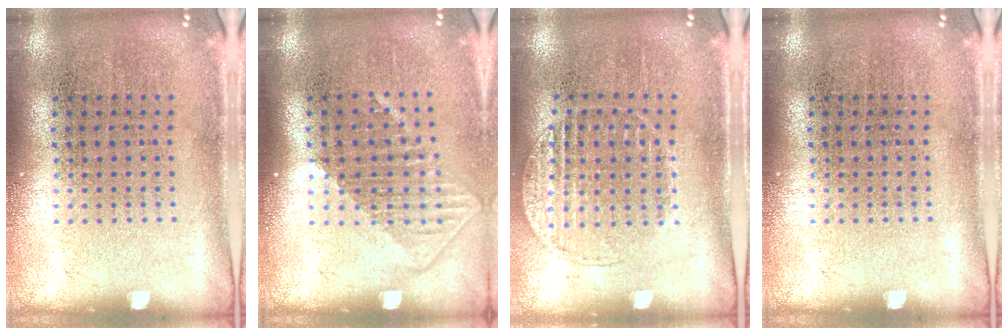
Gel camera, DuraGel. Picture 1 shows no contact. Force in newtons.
{"total": 1.4, "press": 1.1, "slide": 0.9}
{"total": 1.1, "press": 1.1, "slide": 0.2}
{"total": 0.0}